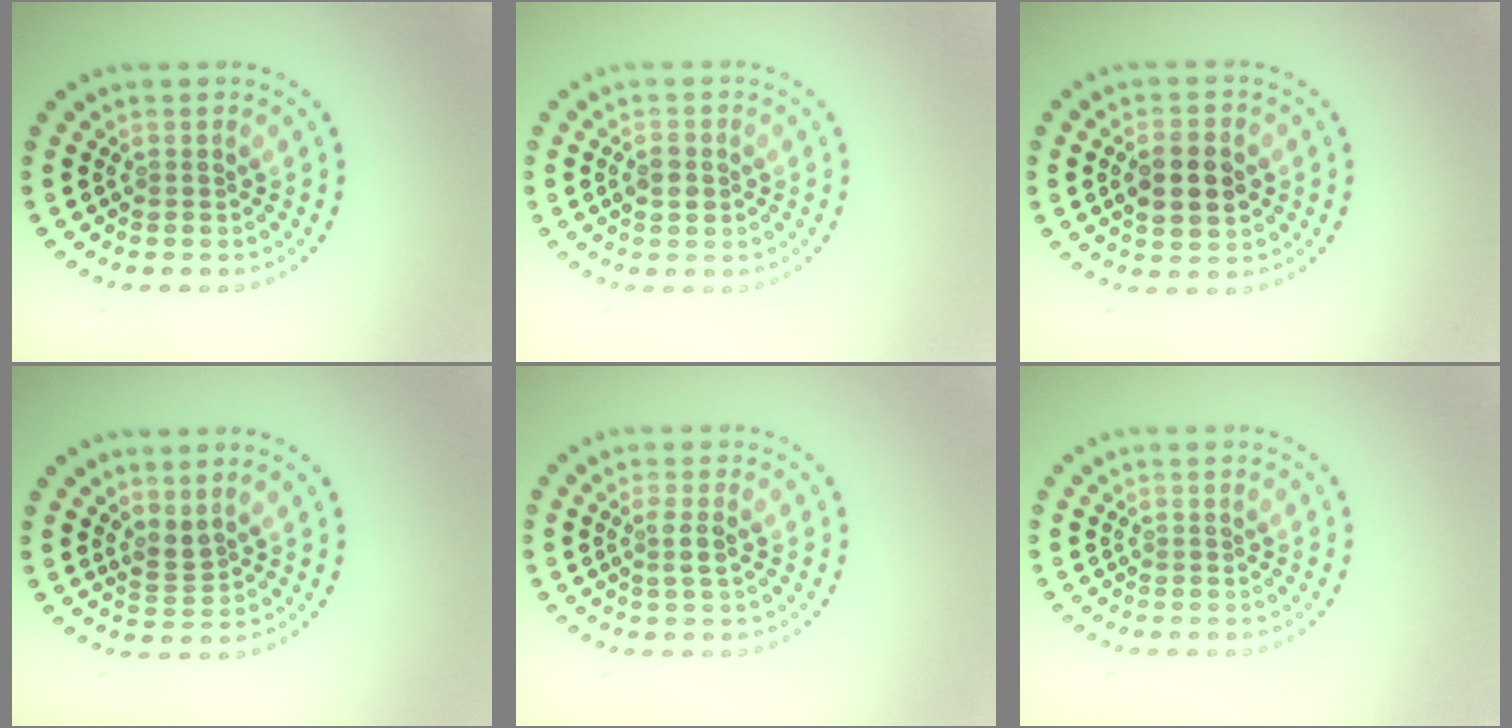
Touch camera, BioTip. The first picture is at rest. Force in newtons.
{"total": 2.1, "press": 2.1, "slide": 0.1}
{"total": 3.7, "press": 3.7, "slide": 0.3}
{"total": 1.9, "press": 1.4, "slide": 1.3}
{"total": 1.6, "press": 1.3, "slide": 0.9}
{"total": 0.0}